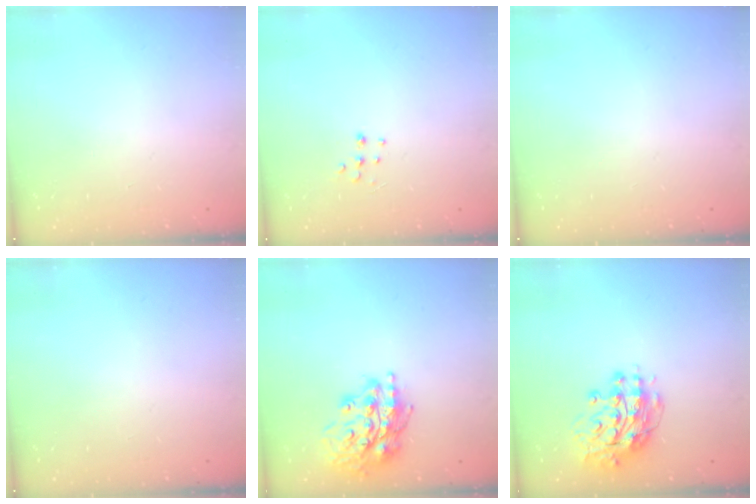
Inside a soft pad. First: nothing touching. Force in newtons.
{"total": 5.2, "press": 5.2, "slide": 0.7}
{"total": 0.0}
{"total": 0.0}
{"total": 17.5, "press": 17.4, "slide": 1.8}
{"total": 13.7, "press": 13.6, "slide": 1.5}